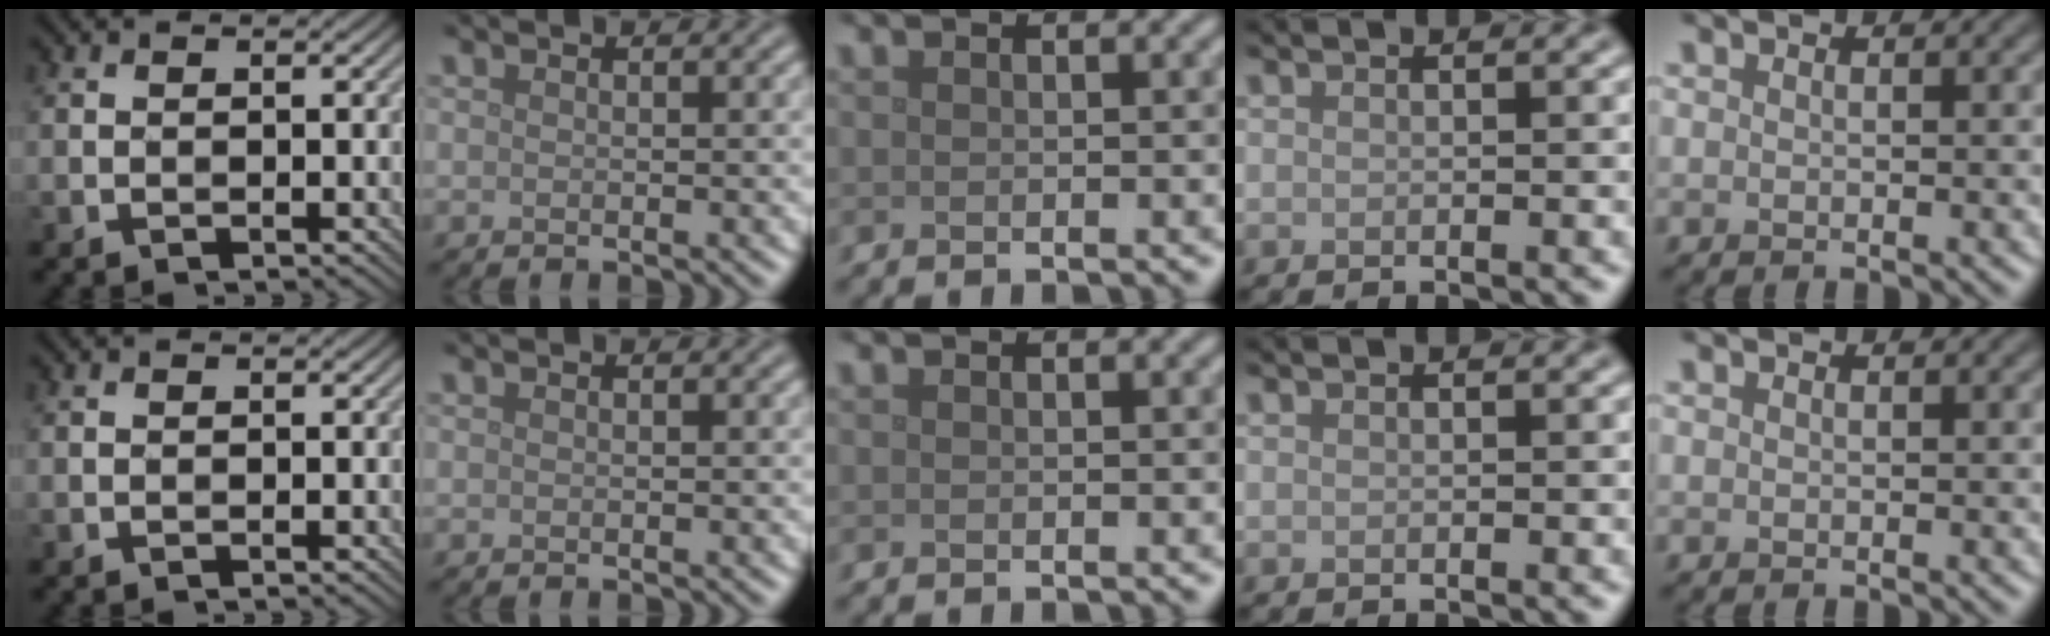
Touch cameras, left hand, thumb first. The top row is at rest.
{}